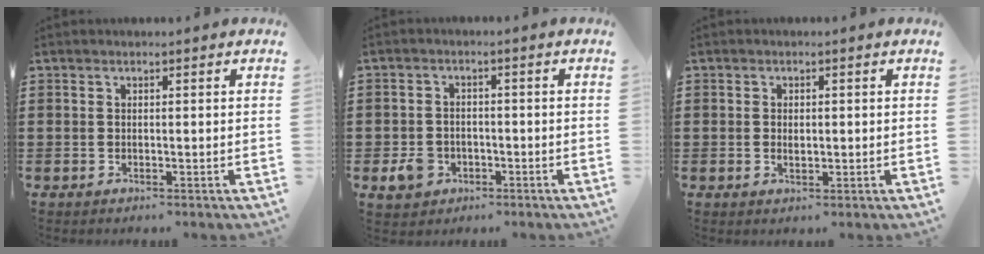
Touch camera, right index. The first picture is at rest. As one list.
[{"total": 4.0, "force": [-1.8, 3.1, 1.7], "torque": [-0.056, -0.003, -0.040]}, {"total": 1.3, "force": [0.0, 0.7, 1.1], "torque": [-0.021, 0.004, -0.001]}]